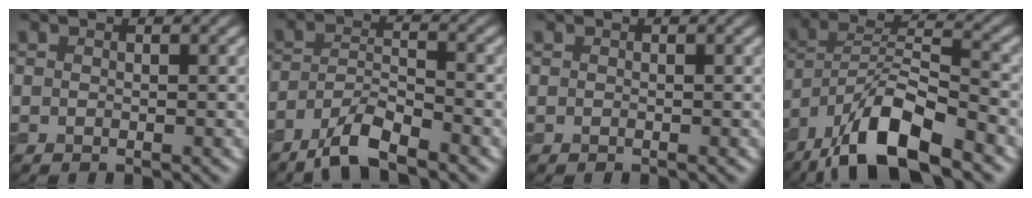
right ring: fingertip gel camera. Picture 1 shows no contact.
{"total": 5.4, "force": [-4.2, 1.2, 3.1], "torque": [-0.058, 0.002, -0.086]}
{"total": 0.0}
{"total": 11.5, "force": [-7.9, 3.5, 7.5], "torque": [-0.131, 0.015, -0.149]}